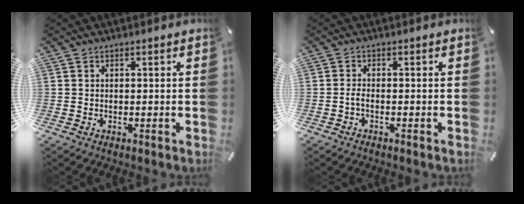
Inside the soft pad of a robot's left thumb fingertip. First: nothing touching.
{"total": 1.7, "force": [-0.8, 0.5, 1.4], "torque": [-0.026, 0.003, -0.015]}